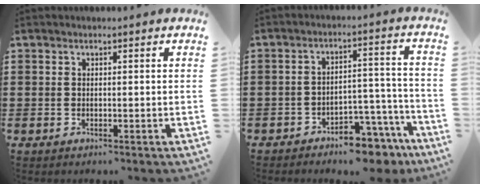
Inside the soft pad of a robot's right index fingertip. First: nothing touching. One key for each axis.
{"total": 5.4, "fx": -5.0, "fy": 1.3, "fz": 1.6, "tx": -0.027, "ty": 0.013, "tz": -0.096}